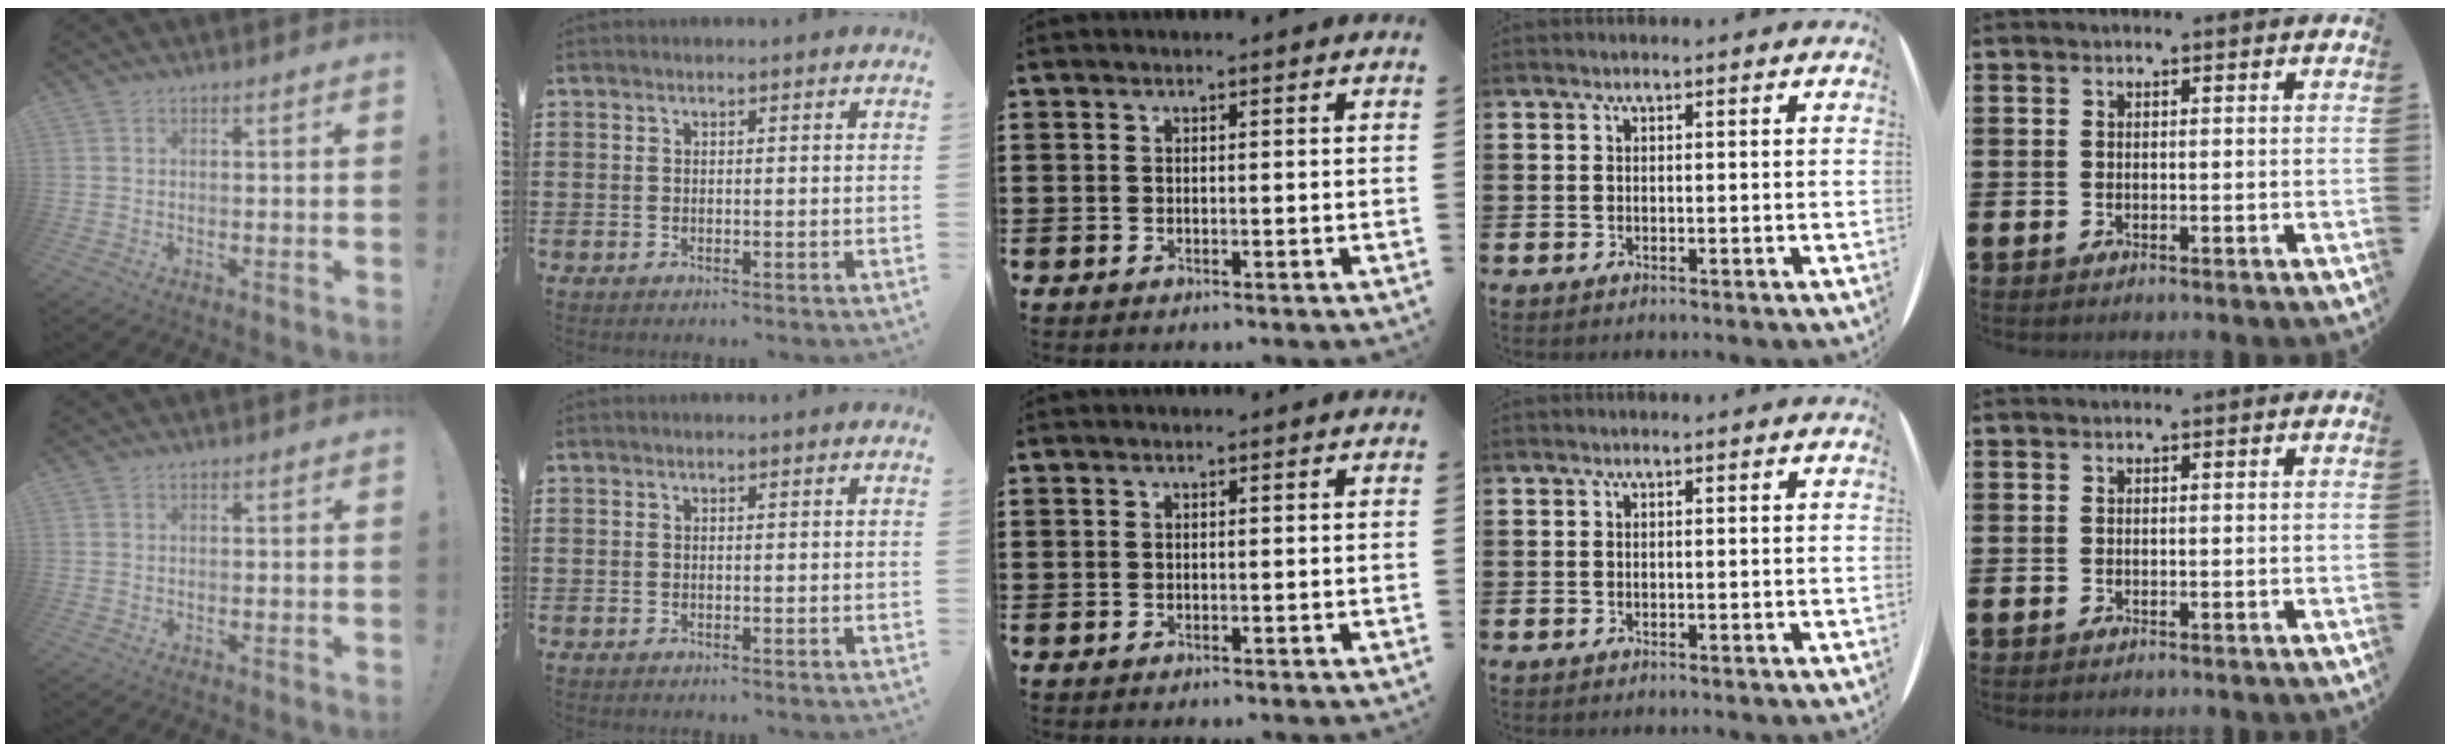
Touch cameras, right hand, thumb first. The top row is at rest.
{}